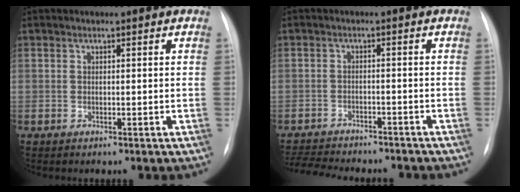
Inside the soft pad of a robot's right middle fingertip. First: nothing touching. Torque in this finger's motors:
{"motor_torque": [0.70, -0.88, 0.10, 0.06]}